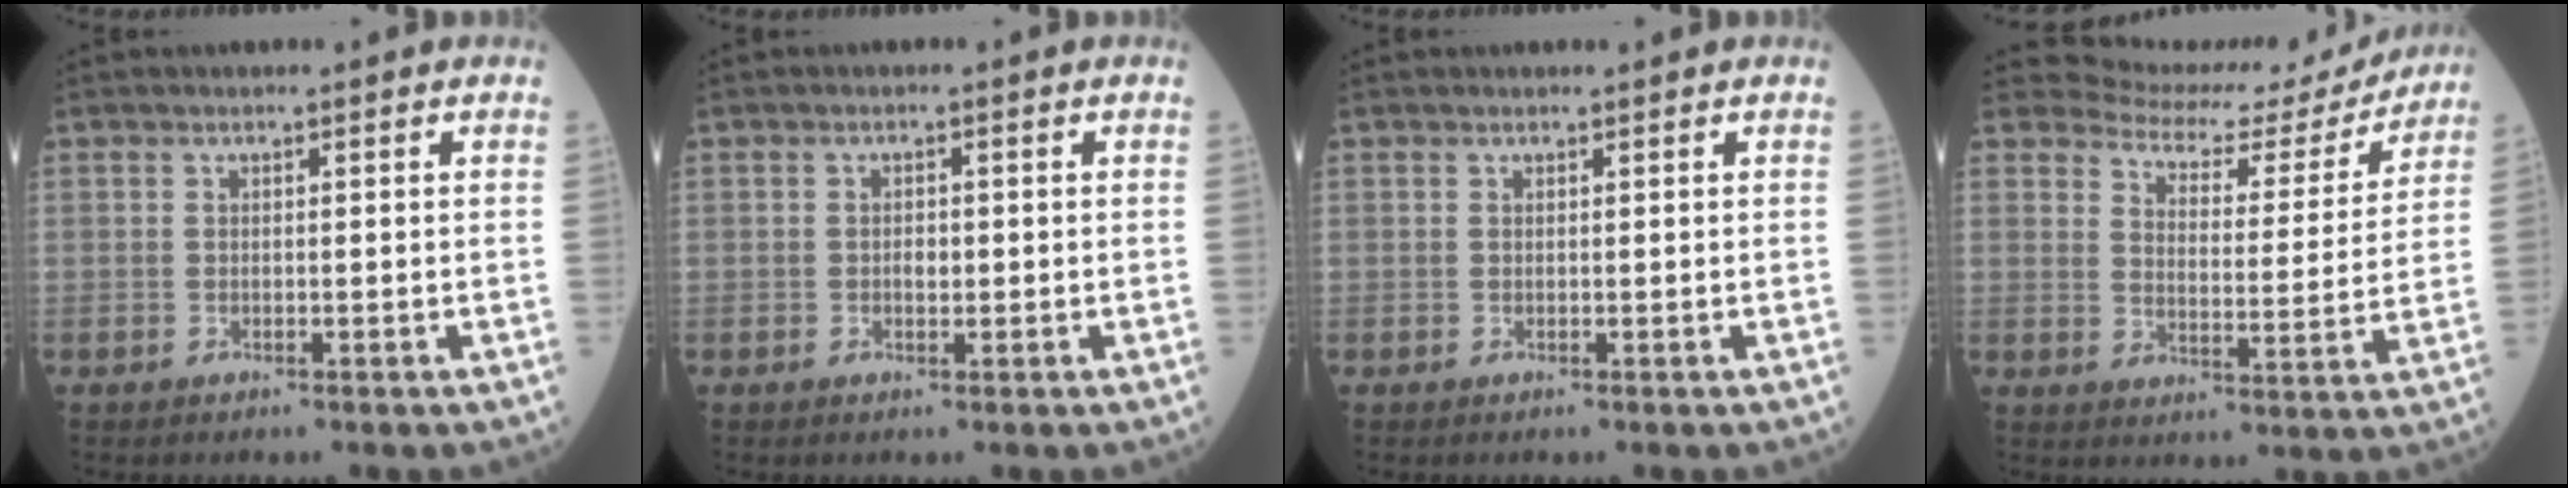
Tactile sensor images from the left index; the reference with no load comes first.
{"total": 1.2, "force": [-0.1, 0.7, 1.0], "torque": [-0.018, 0.001, -0.001]}
{"total": 0.5, "force": [0.5, 0.0, 0.1], "torque": [-0.005, 0.002, 0.008]}
{"total": 13.1, "force": [12.7, 3.0, 0.7], "torque": [-0.007, -0.020, 0.155]}